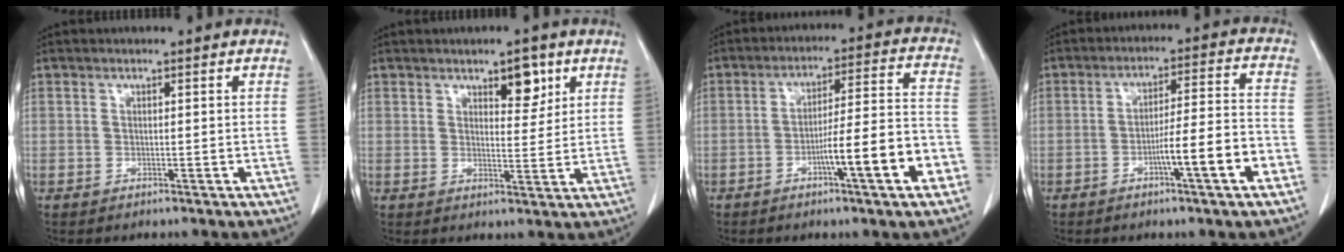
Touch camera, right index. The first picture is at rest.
{"total": 4.6, "force": [2.7, 1.8, 3.2], "torque": [-0.042, -0.004, 0.039]}
{"total": 12.4, "force": [-5.1, 0.5, 11.3], "torque": [-0.165, 0.015, -0.072]}
{"total": 9.7, "force": [-4.1, 0.1, 8.8], "torque": [-0.132, 0.013, -0.062]}